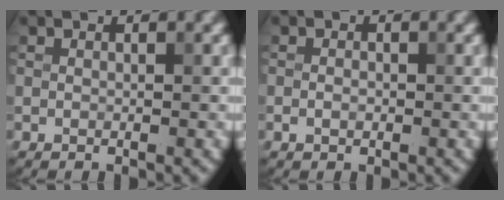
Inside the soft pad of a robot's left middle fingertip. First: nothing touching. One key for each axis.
{"total": 0.9, "fx": -0.3, "fy": 0.6, "fz": 0.6, "tx": -0.013, "ty": 0.000, "tz": -0.006}